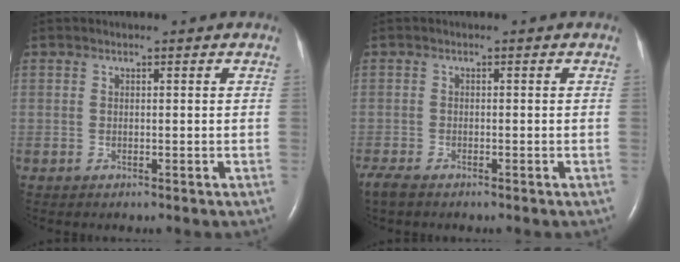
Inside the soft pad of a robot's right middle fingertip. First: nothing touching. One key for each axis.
{"total": 3.1, "fx": -2.5, "fy": 0.9, "fz": 1.6, "tx": -0.038, "ty": -0.009, "tz": -0.041}